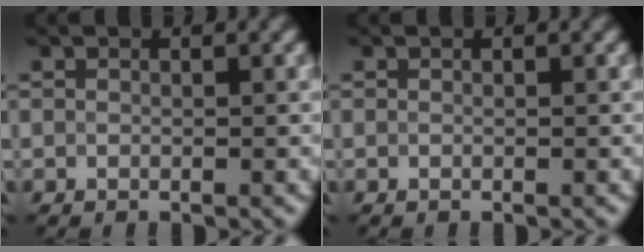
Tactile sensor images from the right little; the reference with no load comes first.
{"total": 0.0}